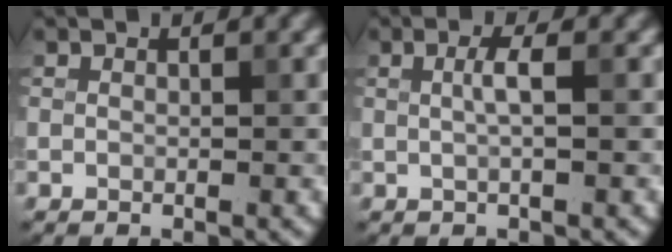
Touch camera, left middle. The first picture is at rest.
{"total": 1.2, "force": [0.1, -0.1, 1.2], "torque": [-0.026, 0.007, 0.005]}